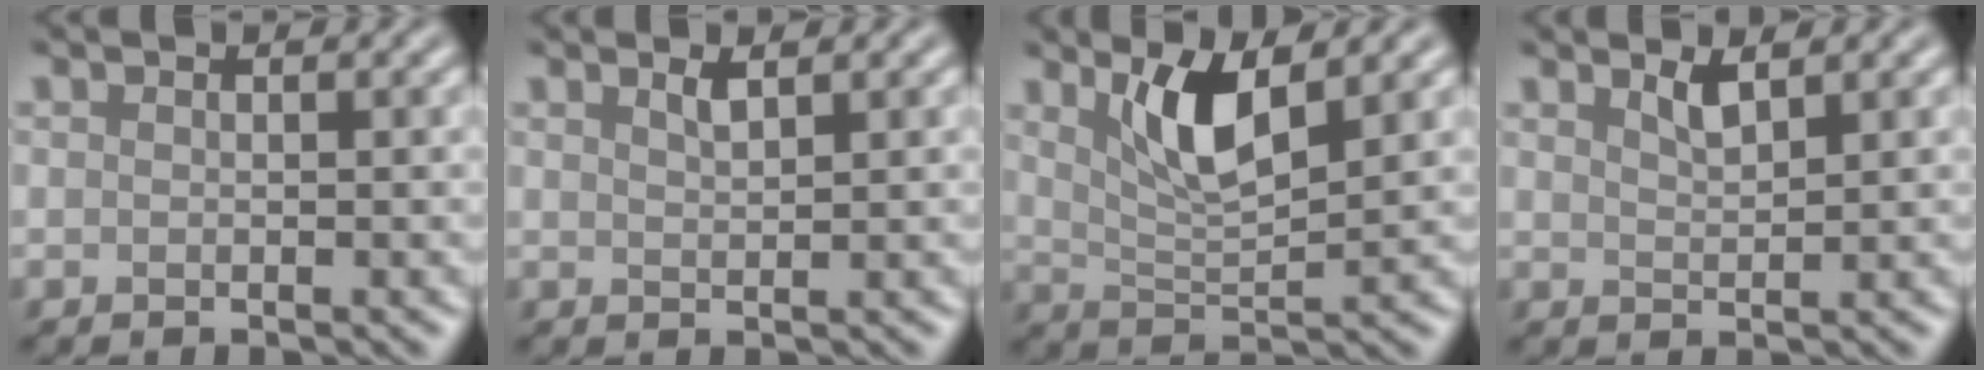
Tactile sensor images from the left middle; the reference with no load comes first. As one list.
[{"total": 1.3, "force": [1.0, 0.3, 0.8], "torque": [-0.012, 0.002, 0.016]}, {"total": 4.7, "force": [2.4, 1.3, 3.8], "torque": [-0.079, -0.005, 0.047]}, {"total": 1.7, "force": [1.3, 0.4, 1.0], "torque": [-0.018, 0.001, 0.023]}]